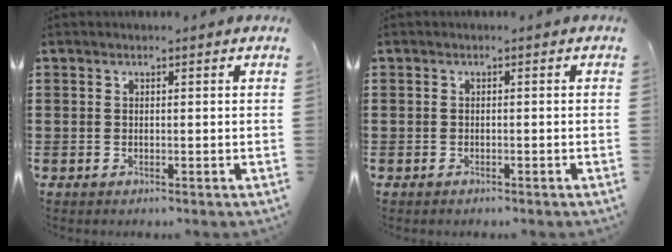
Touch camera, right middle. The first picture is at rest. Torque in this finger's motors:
{"motor_torque": [-0.73, 0.66, -0.27, -0.06]}